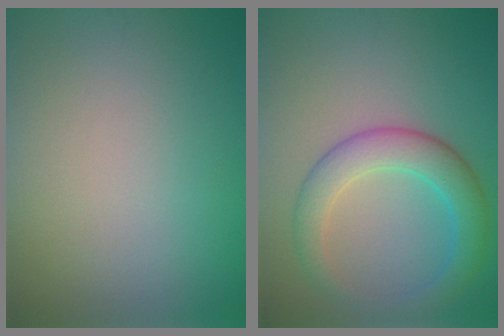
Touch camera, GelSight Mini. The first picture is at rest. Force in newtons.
{"total": 4.7, "press": 4.7, "slide": 0.1}